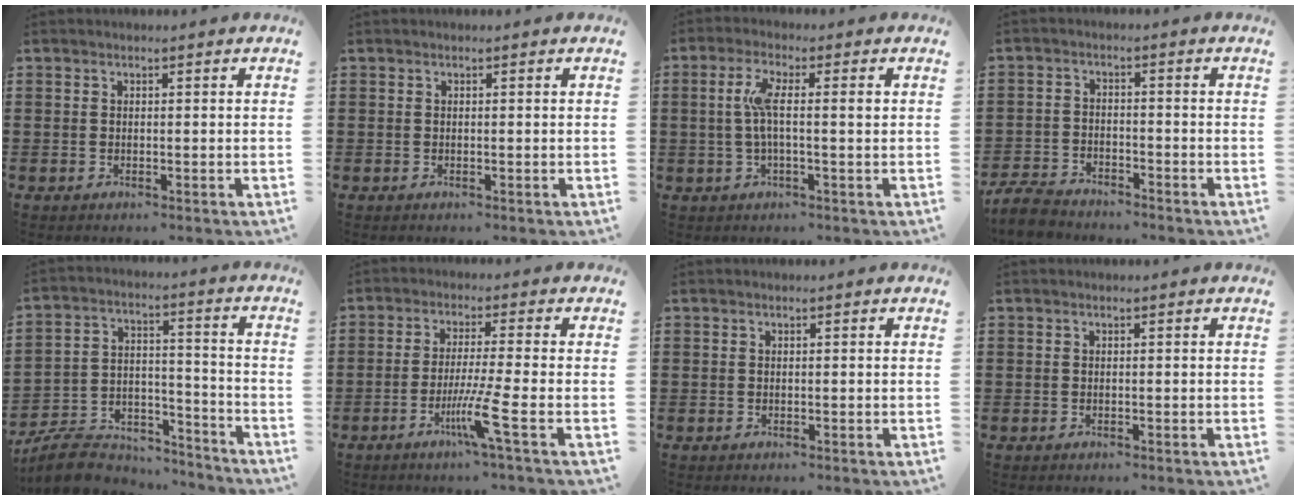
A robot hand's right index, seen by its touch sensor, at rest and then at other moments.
{"total": 0.0}
{"total": 5.3, "force": [0.4, 0.8, 5.2], "torque": [-0.097, 0.001, 0.003]}
{"total": 4.4, "force": [-4.2, 0.8, 0.9], "torque": [-0.037, -0.005, -0.092]}
{"total": 9.2, "force": [-8.4, 2.9, 2.4], "torque": [-0.051, 0.023, -0.163]}
{"total": 6.8, "force": [-2.9, -0.6, 6.2], "torque": [-0.121, -0.020, -0.056]}
{"total": 0.0}
{"total": 0.0}